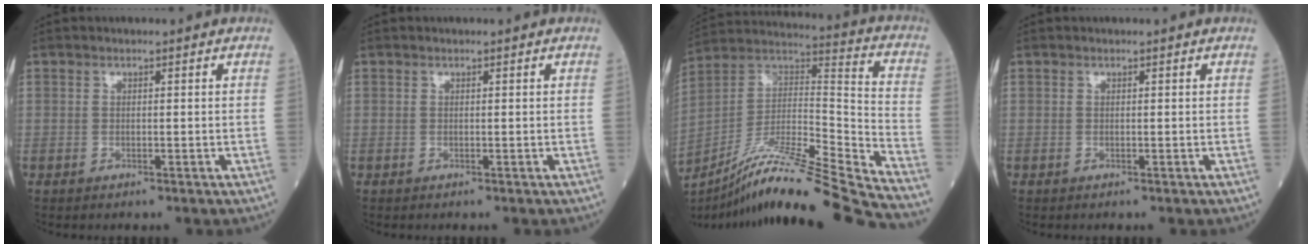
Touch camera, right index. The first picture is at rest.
{"total": 0.0}
{"total": 24.8, "force": [-21.5, -1.5, 12.3], "torque": [-0.201, -0.016, -0.362]}
{"total": 0.0}